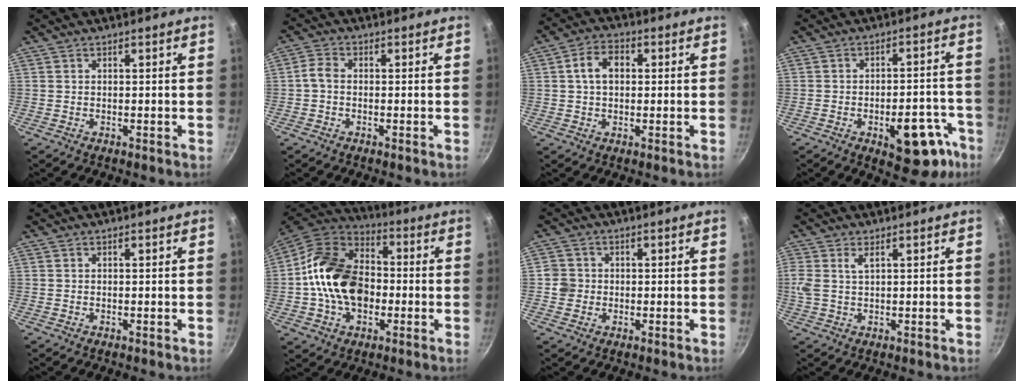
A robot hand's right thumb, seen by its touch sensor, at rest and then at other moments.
{"total": 2.5, "force": [-0.6, 1.7, 1.7], "torque": [-0.043, 0.011, -0.020]}
{"total": 6.3, "force": [0.9, 4.4, 4.4], "torque": [-0.062, 0.014, 0.008]}
{"total": 14.4, "force": [-6.7, 6.9, 10.6], "torque": [-0.068, 0.040, -0.081]}
{"total": 0.0}
{"total": 19.3, "force": [-1.4, 14.0, 13.2], "torque": [-0.202, 0.038, -0.035]}
{"total": 3.3, "force": [-0.3, 3.1, 0.8], "torque": [0.001, 0.010, -0.010]}
{"total": 3.8, "force": [1.3, 1.7, 3.2], "torque": [-0.069, 0.003, 0.027]}